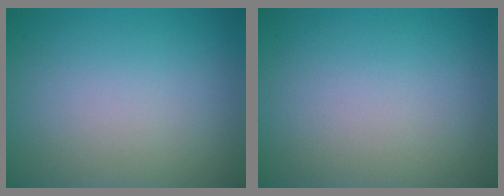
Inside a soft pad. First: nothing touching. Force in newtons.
{"total": 0.0}